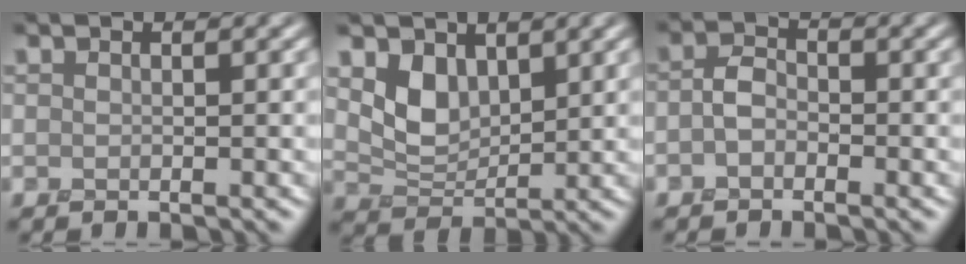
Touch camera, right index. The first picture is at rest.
{"total": 3.4, "force": [1.4, 2.2, 2.2], "torque": [-0.049, -0.011, 0.027]}
{"total": 2.0, "force": [-1.2, 1.2, 0.9], "torque": [-0.018, 0.003, -0.031]}